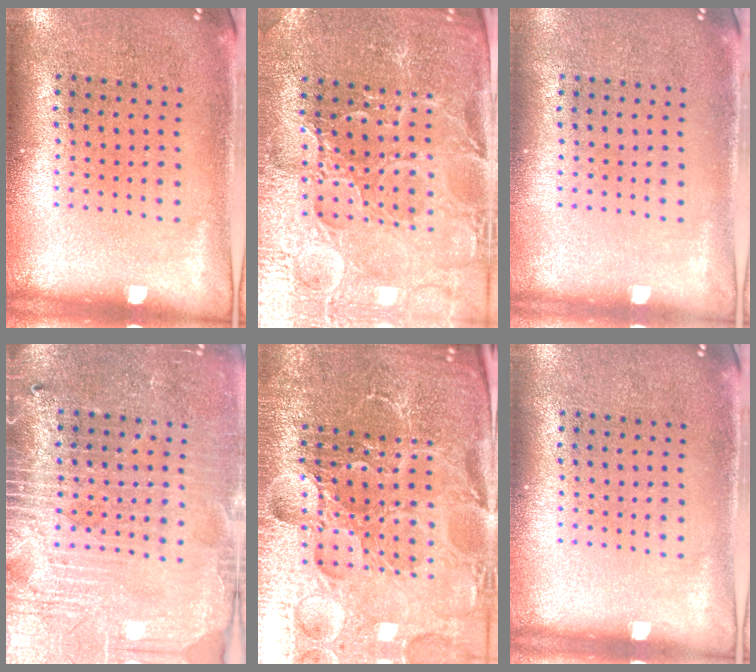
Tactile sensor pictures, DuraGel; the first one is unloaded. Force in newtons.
{"total": 3.5, "press": 3.4, "slide": 0.6}
{"total": 0.0}
{"total": 3.9, "press": 3.6, "slide": 1.5}
{"total": 6.2, "press": 5.6, "slide": 2.7}
{"total": 0.0}